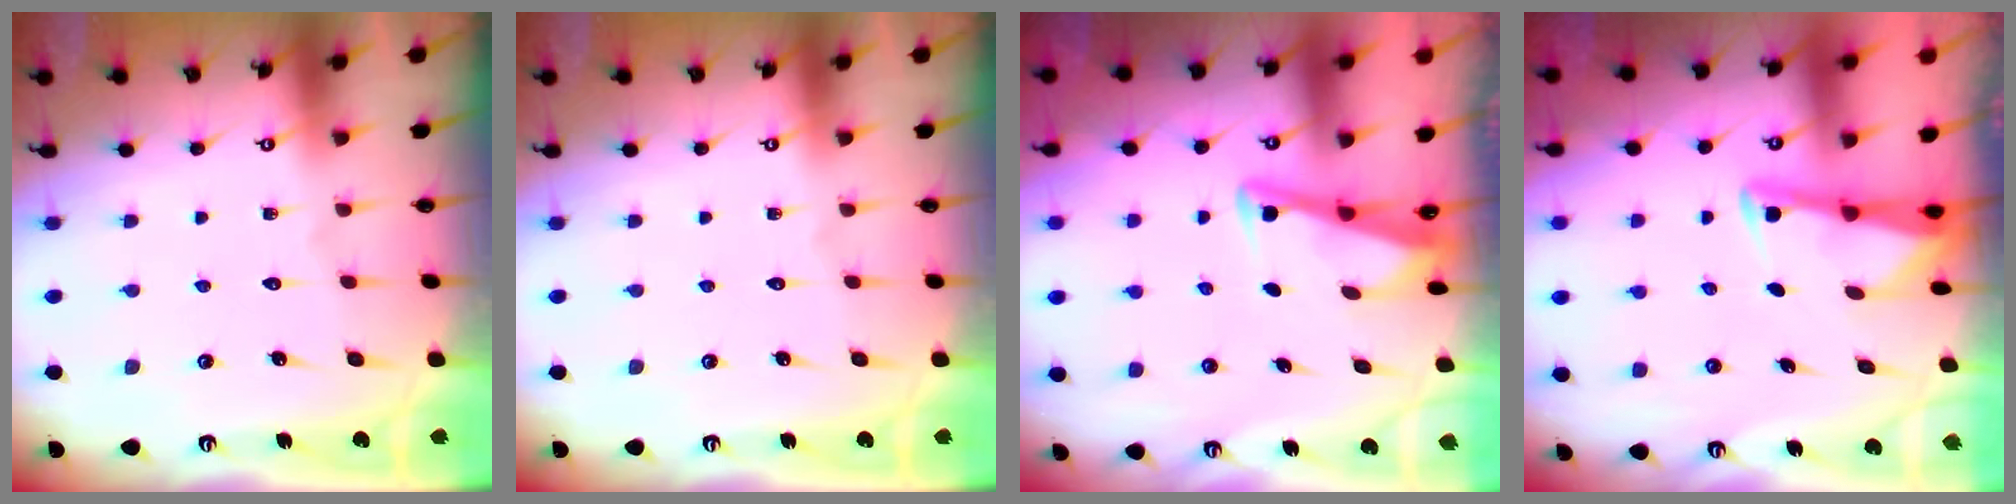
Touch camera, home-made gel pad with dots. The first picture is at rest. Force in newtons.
{"total": 0.0}
{"total": 3.5, "press": 3.5, "slide": 0.4}
{"total": 3.3, "press": 3.3, "slide": 0.4}